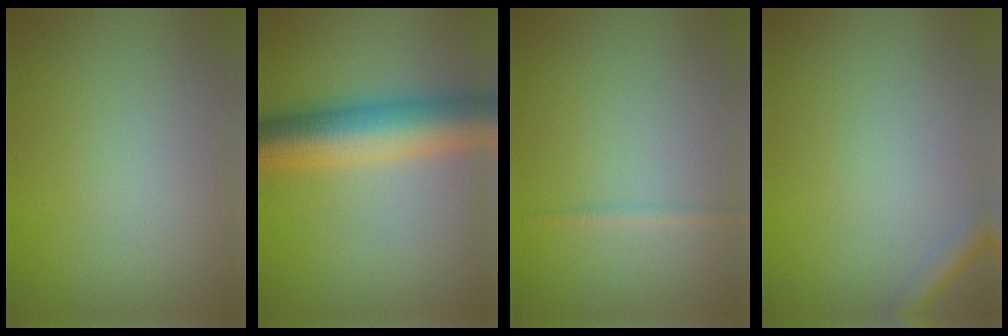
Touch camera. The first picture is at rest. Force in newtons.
{"total": 8.5, "press": 8.5, "slide": 0.1}
{"total": 0.8, "press": 0.8, "slide": 0.1}
{"total": 2.2, "press": 2.2, "slide": 0.2}